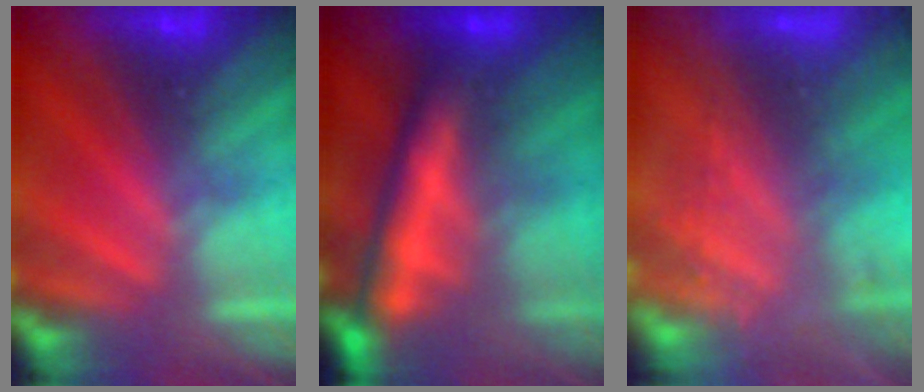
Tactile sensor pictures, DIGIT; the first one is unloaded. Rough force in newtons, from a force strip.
{"total": 6.1}
{"total": 8.3}